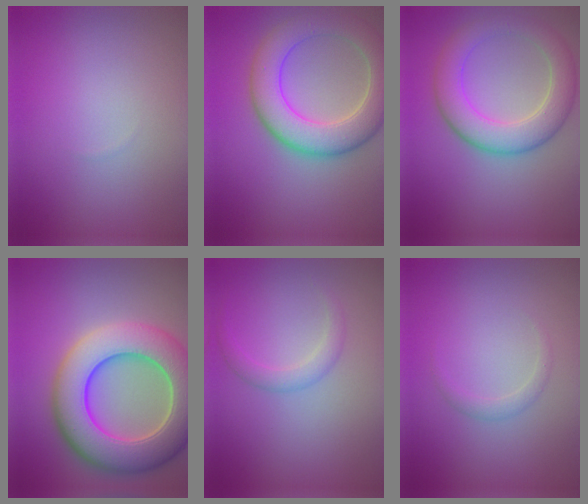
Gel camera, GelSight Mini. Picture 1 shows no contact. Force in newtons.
{"total": 7.7, "press": 7.7, "slide": 0.5}
{"total": 5.9, "press": 5.9, "slide": 0.2}
{"total": 11.2, "press": 11.2, "slide": 0.6}
{"total": 1.7, "press": 1.7, "slide": 0.1}
{"total": 1.1, "press": 1.1, "slide": 0.0}